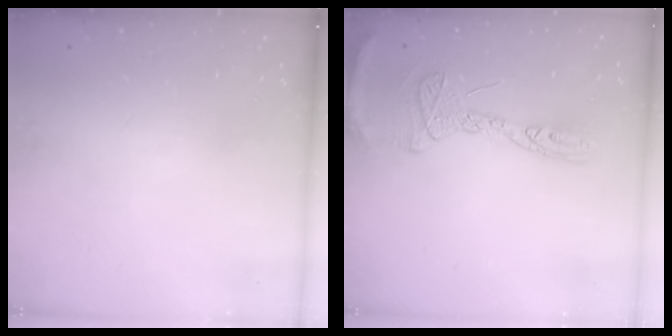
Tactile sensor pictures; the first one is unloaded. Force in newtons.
{"total": 14.7, "press": 14.6, "slide": 1.4}